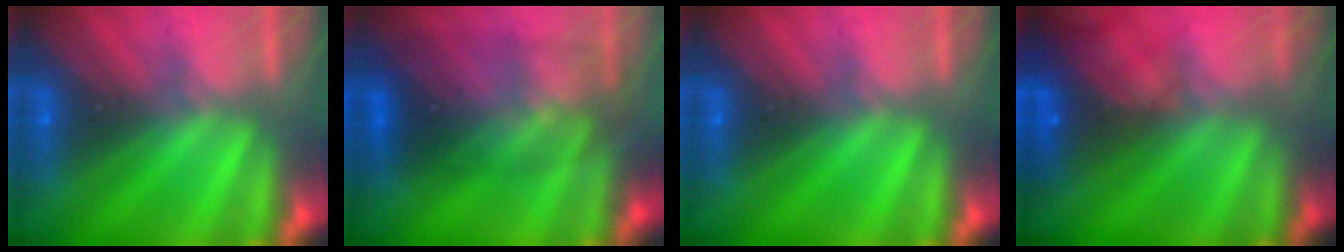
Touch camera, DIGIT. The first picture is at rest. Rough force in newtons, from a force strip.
{"total": 2.8}
{"total": 0.0}
{"total": 7.8}